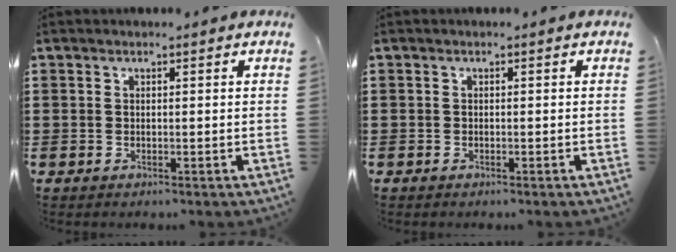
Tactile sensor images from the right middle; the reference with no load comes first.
{"total": 0.0}